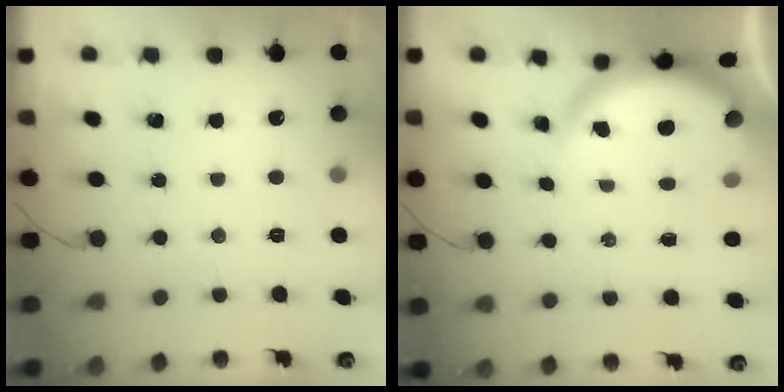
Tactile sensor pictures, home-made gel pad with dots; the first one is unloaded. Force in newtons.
{"total": 3.8, "press": 3.8, "slide": 0.2}